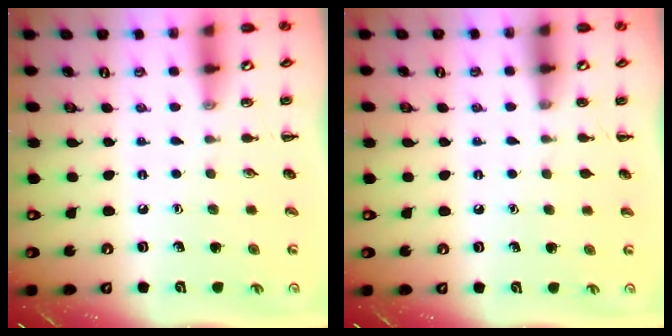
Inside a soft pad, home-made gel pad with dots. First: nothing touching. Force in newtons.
{"total": 0.0}